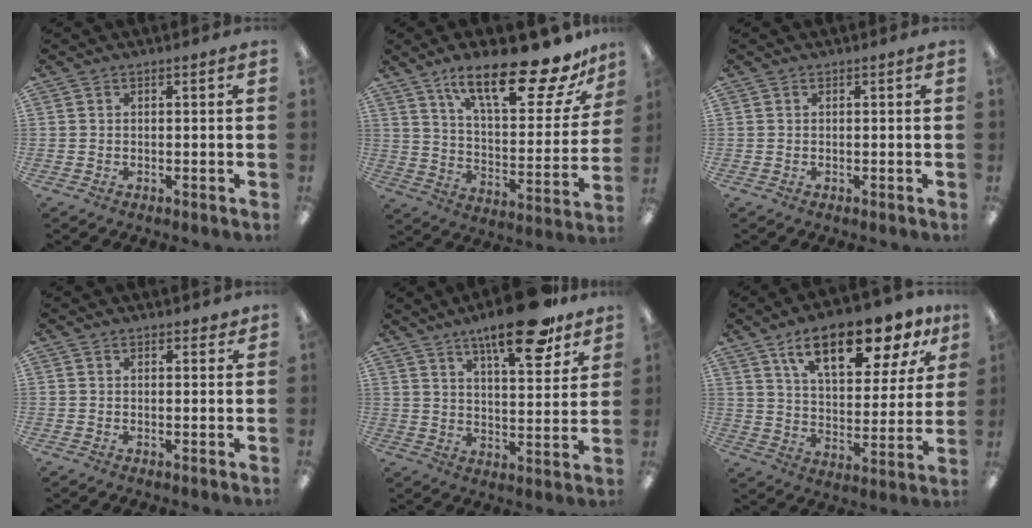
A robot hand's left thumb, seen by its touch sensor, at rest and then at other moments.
{"total": 23.5, "force": [16.2, 6.7, 15.6], "torque": [-0.240, -0.100, 0.263]}
{"total": 0.0}
{"total": 1.4, "force": [1.2, 0.6, 0.3], "torque": [0.001, -0.004, 0.020]}
{"total": 16.5, "force": [11.6, 4.7, 10.7], "torque": [-0.156, -0.064, 0.185]}
{"total": 18.0, "force": [11.9, 7.1, 11.5], "torque": [-0.179, -0.057, 0.196]}